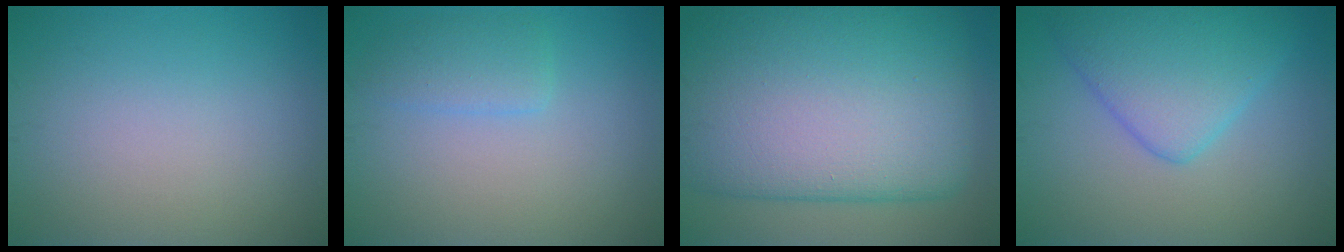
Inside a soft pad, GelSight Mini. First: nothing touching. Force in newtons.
{"total": 2.1, "press": 2.1, "slide": 0.2}
{"total": 16.9, "press": 16.9, "slide": 0.9}
{"total": 5.7, "press": 5.7, "slide": 0.2}